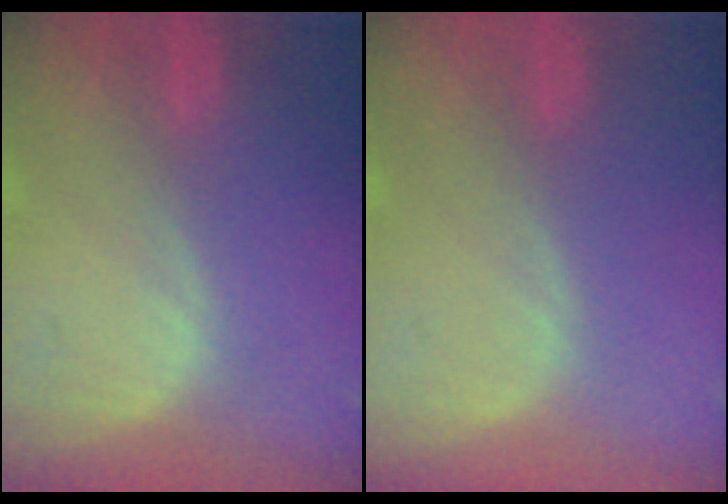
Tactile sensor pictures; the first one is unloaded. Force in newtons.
{"total": 0.0}